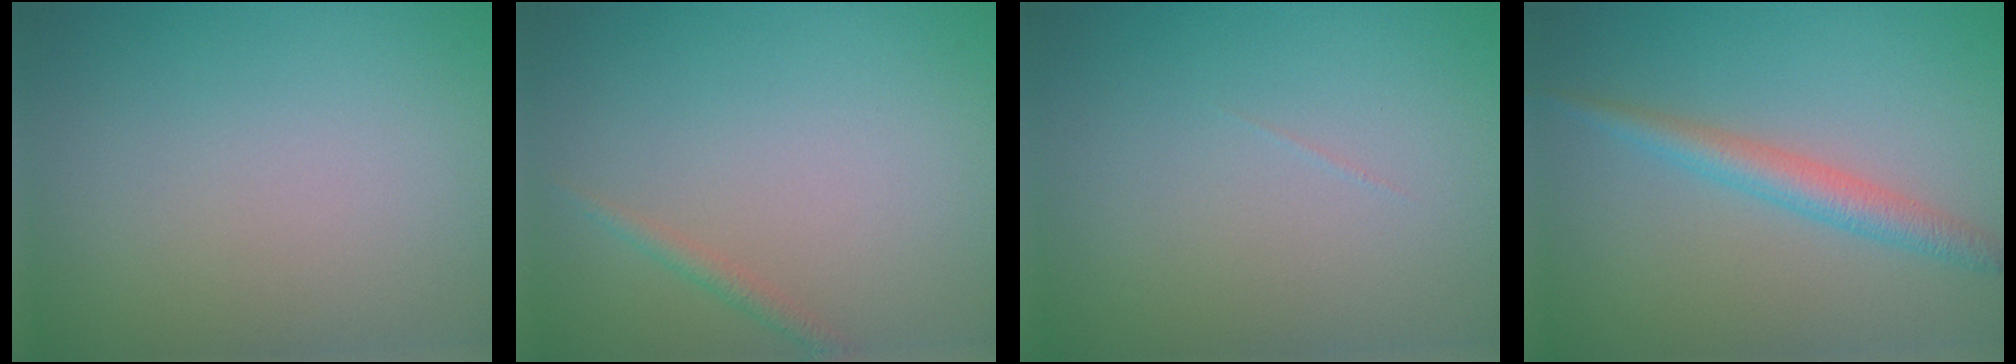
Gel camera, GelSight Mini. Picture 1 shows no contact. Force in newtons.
{"total": 1.0, "press": 1.0, "slide": 0.0}
{"total": 0.0}
{"total": 2.8, "press": 2.8, "slide": 0.1}